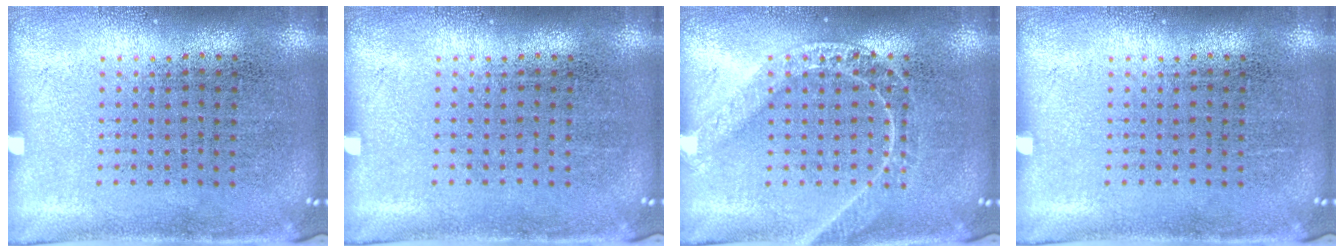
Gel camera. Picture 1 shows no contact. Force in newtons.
{"total": 0.0}
{"total": 2.2, "press": 2.1, "slide": 0.3}
{"total": 0.0}